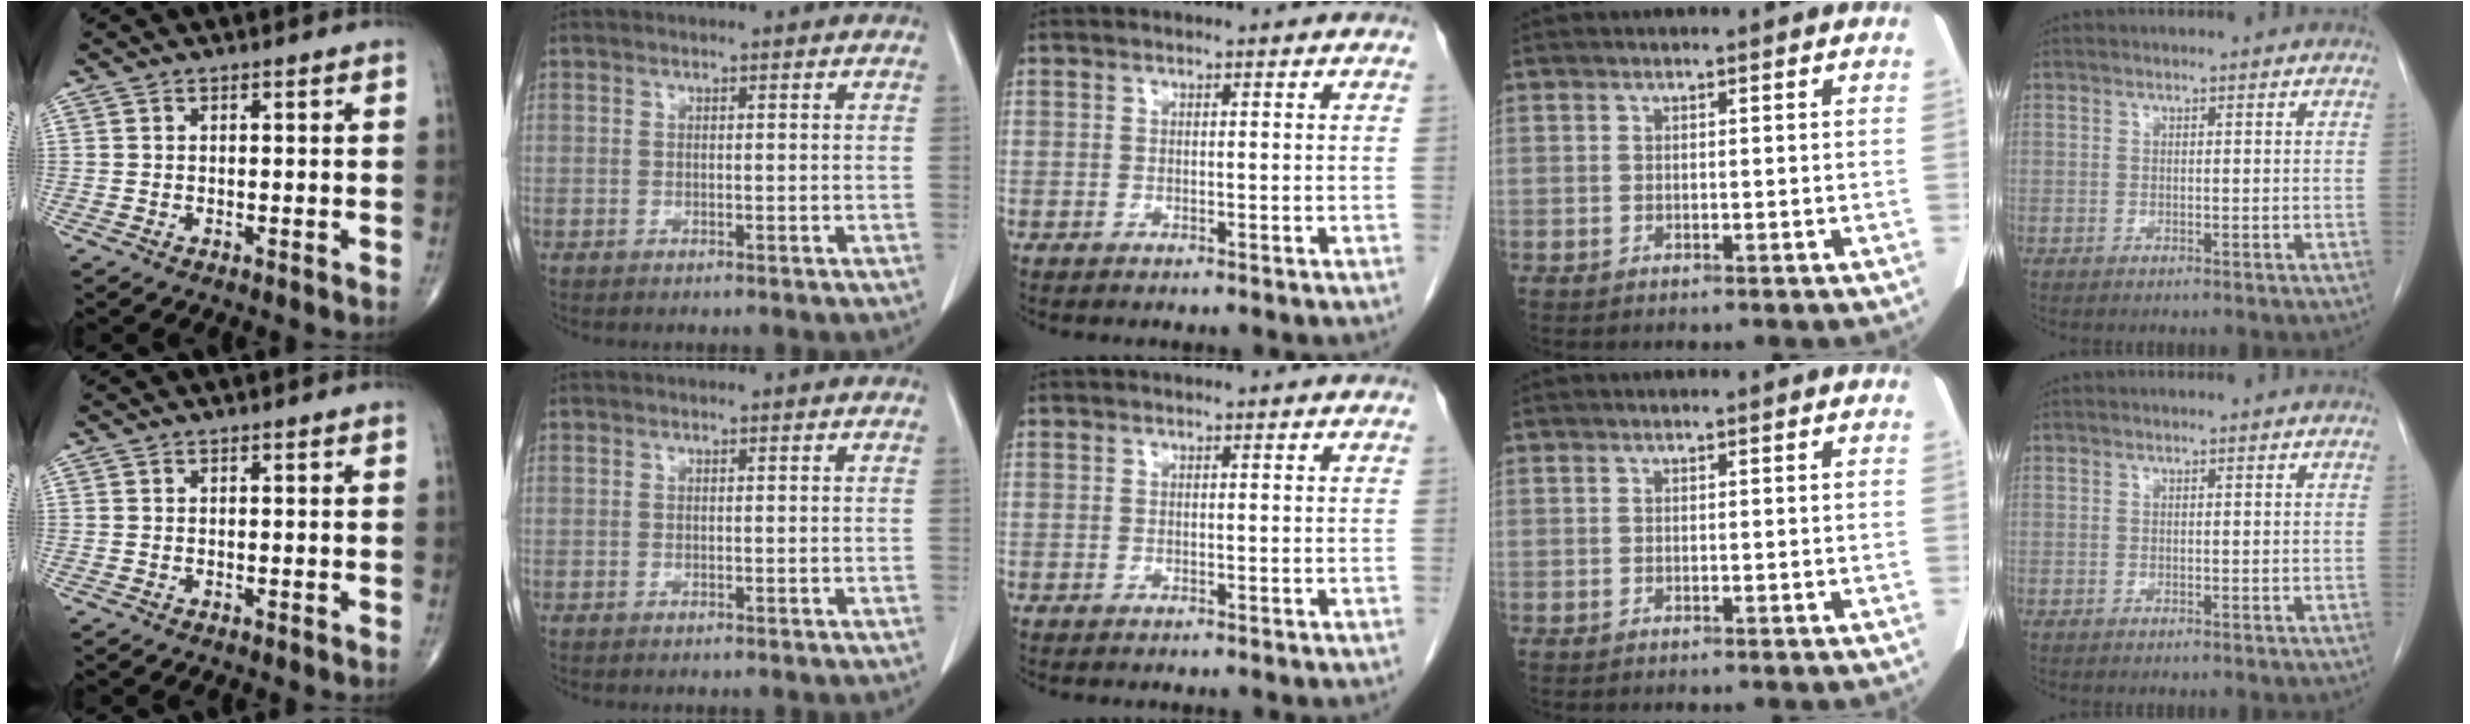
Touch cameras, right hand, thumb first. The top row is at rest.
{}